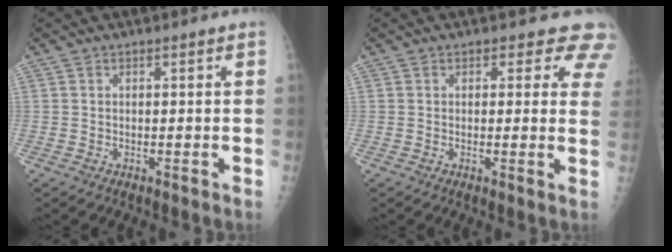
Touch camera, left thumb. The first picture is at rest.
{"total": 6.0, "force": [4.8, 3.2, 1.7], "torque": [0.026, -0.017, 0.029]}